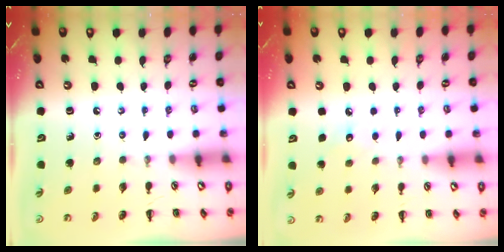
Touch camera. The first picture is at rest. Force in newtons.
{"total": 5.0, "press": 4.8, "slide": 1.2}